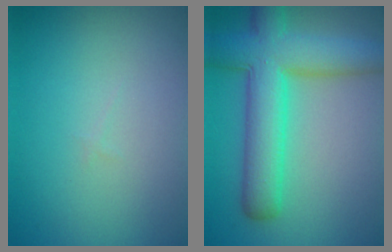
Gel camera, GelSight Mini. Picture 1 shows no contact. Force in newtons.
{"total": 8.1, "press": 8.1, "slide": 0.3}